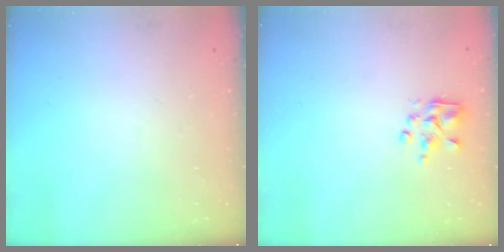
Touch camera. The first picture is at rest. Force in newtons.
{"total": 3.2, "press": 3.1, "slide": 0.4}